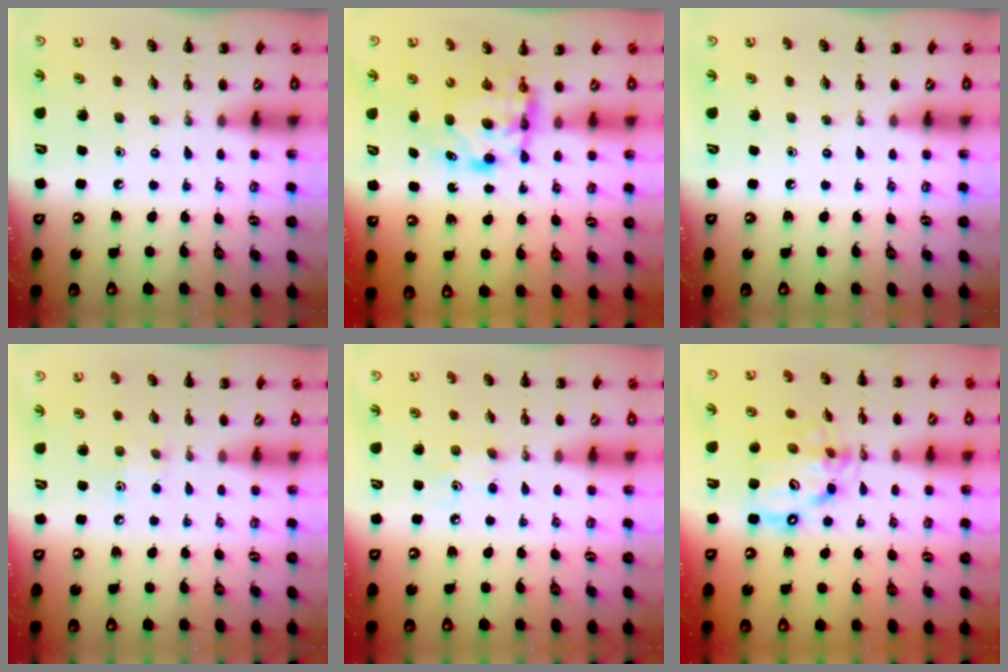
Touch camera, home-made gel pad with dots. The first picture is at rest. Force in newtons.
{"total": 5.9, "press": 5.9, "slide": 0.6}
{"total": 0.0}
{"total": 5.2, "press": 5.1, "slide": 1.3}
{"total": 5.4, "press": 5.1, "slide": 1.6}
{"total": 14.8, "press": 14.4, "slide": 3.5}